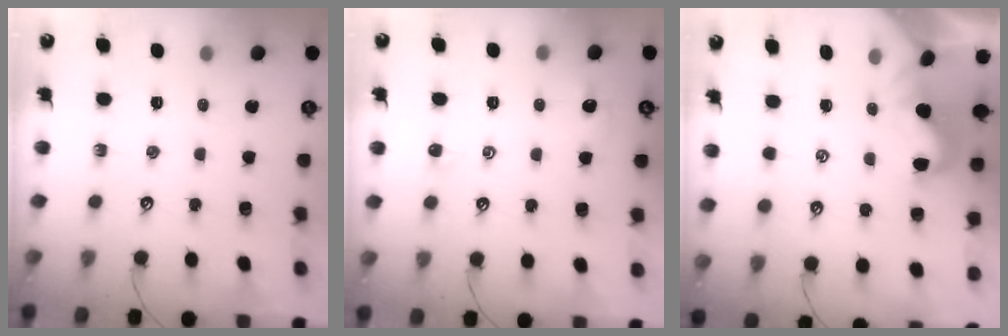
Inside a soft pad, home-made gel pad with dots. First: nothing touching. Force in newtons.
{"total": 0.0}
{"total": 1.0, "press": 0.9, "slide": 0.4}